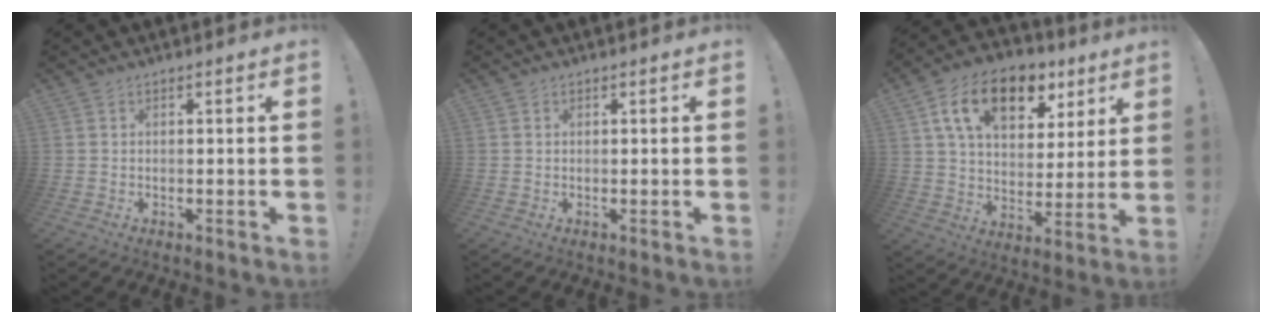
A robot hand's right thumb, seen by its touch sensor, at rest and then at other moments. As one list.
[{"total": 0.7, "force": [0.2, 0.6, -0.1], "torque": [0.009, -0.002, 0.002]}, {"total": 17.4, "force": [8.9, 10.5, 10.7], "torque": [-0.176, -0.030, 0.159]}]